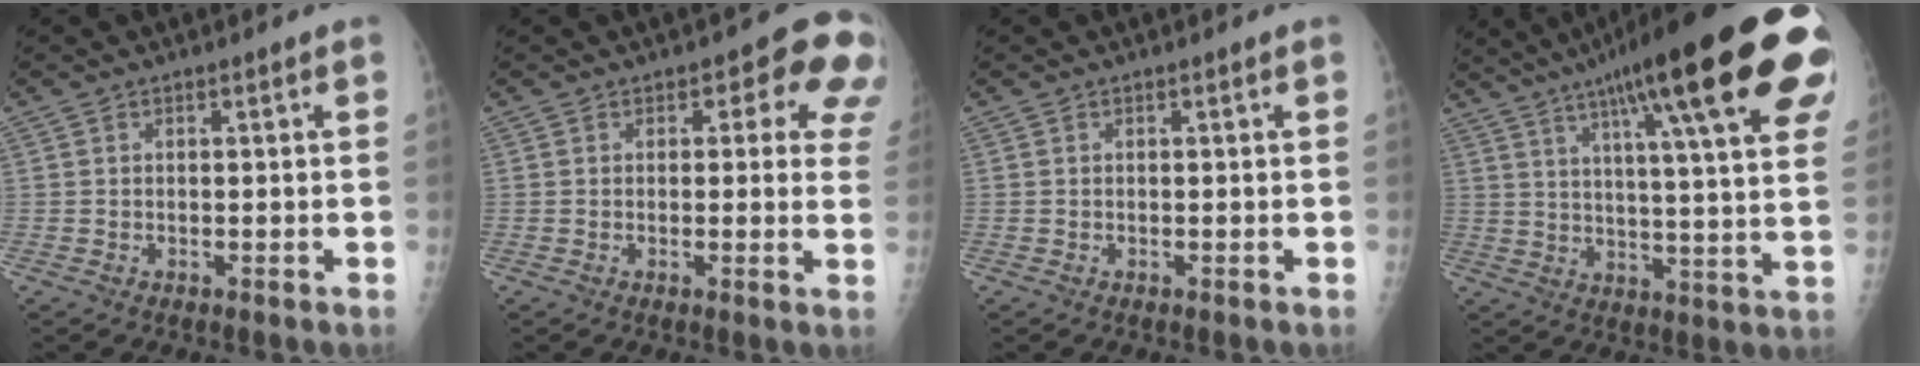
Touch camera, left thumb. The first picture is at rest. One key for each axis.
{"total": 8.4, "fx": 3.5, "fy": 4.7, "fz": 6.0, "tx": -0.018, "ty": -0.009, "tz": 0.021}
{"total": 0.0}
{"total": 28.9, "fx": 14.9, "fy": 5.2, "fz": 24.2, "tx": -0.307, "ty": -0.010, "tz": 0.210}